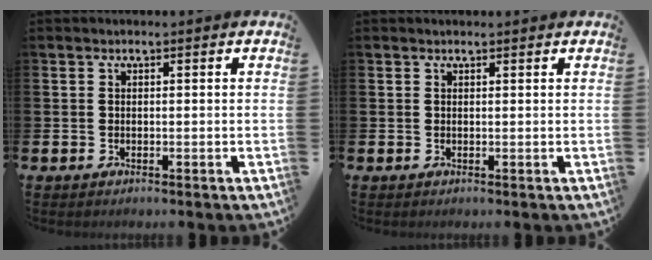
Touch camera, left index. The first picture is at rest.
{"total": 0.5, "force": [0.5, 0.0, 0.1], "torque": [0.008, -0.004, 0.007]}